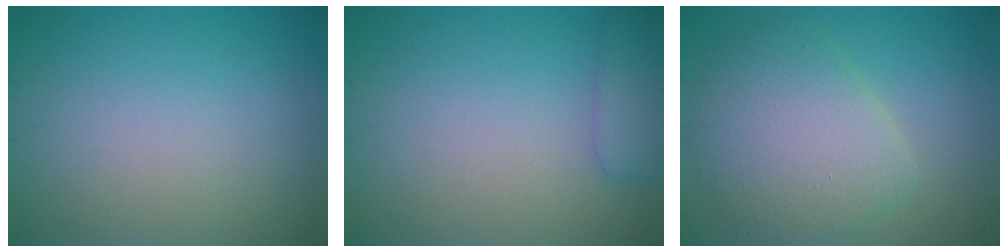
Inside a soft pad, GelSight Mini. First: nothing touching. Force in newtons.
{"total": 2.5, "press": 2.5, "slide": 0.2}
{"total": 6.6, "press": 6.6, "slide": 0.2}